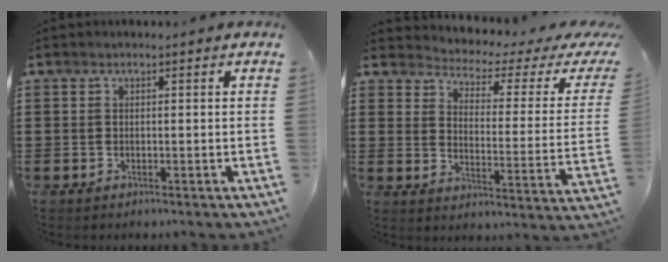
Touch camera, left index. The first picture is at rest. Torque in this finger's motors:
{"motor_torque": [1.24, -0.90, -0.03, -0.04]}